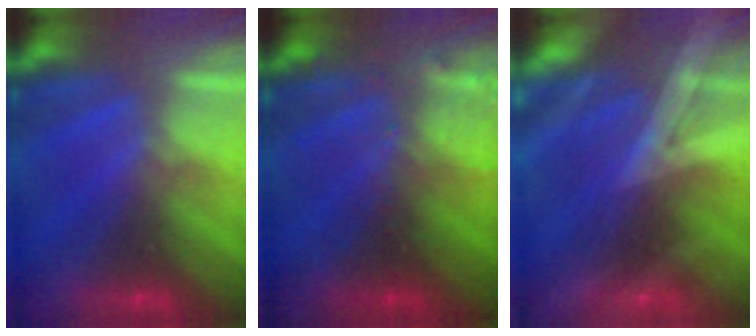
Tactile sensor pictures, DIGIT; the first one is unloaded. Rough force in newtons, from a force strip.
{"total": 2.9}
{"total": 2.9}